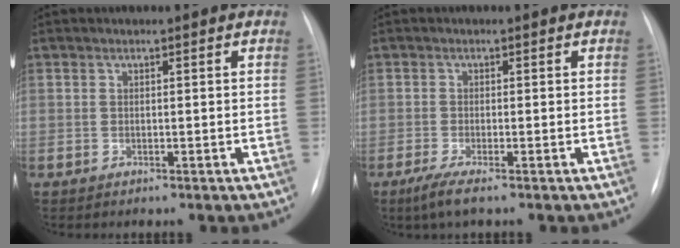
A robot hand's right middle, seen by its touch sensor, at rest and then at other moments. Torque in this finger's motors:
{"motor_torque": [0.74, -0.55, 0.12, 0.06]}